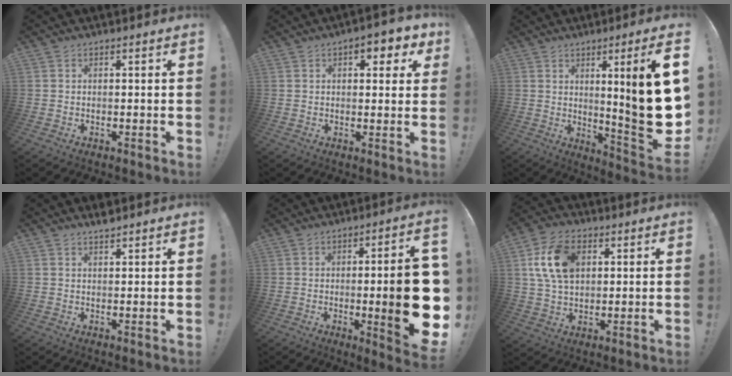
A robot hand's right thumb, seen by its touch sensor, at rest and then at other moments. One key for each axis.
{"total": 5.8, "fx": 2.7, "fy": 2.9, "fz": 4.2, "tx": -0.037, "ty": -0.011, "tz": 0.039}
{"total": 18.1, "fx": 2.8, "fy": 0.5, "fz": 17.9, "tx": -0.252, "ty": -0.038, "tz": 0.036}
{"total": 2.0, "fx": 1.8, "fy": 0.1, "fz": 0.7, "tx": -0.013, "ty": -0.007, "tz": 0.033}
{"total": 17.5, "fx": -1.8, "fy": 2.9, "fz": 17.2, "tx": -0.238, "ty": -0.005, "tz": -0.016}
{"total": 14.8, "fx": 3.9, "fy": 9.8, "fz": 10.3, "tx": -0.184, "ty": 0.007, "tz": 0.075}